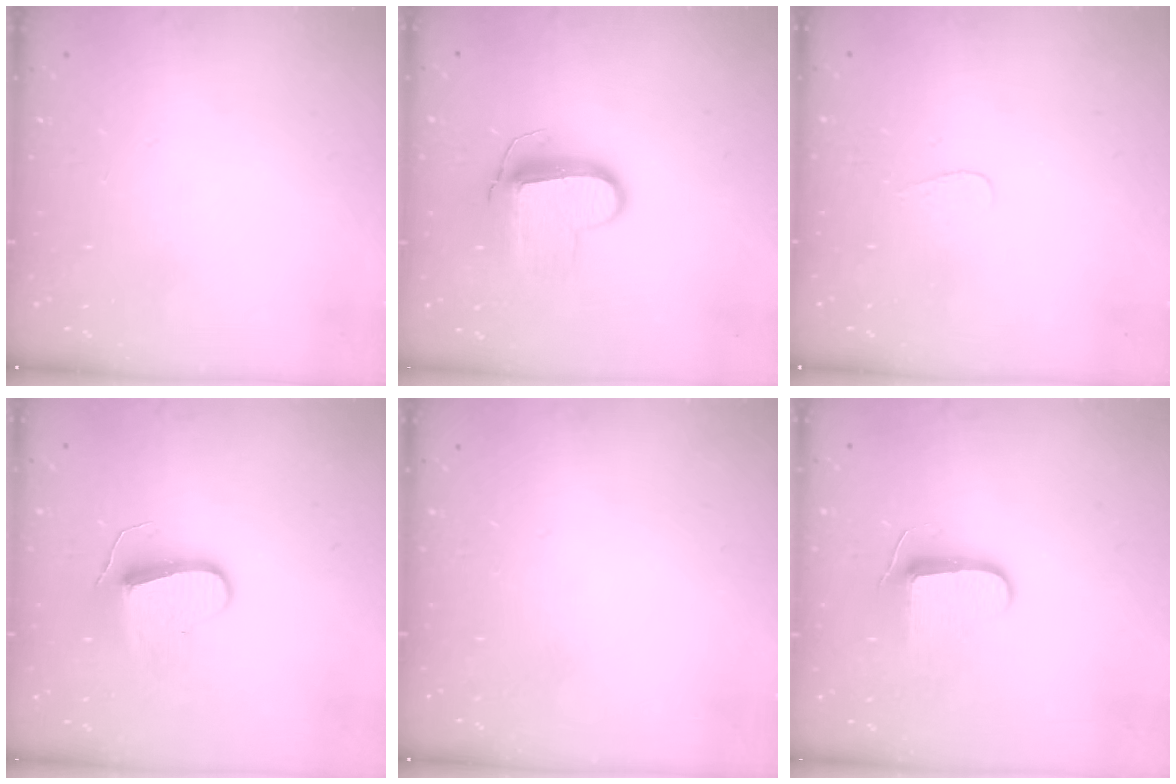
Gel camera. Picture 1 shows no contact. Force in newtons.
{"total": 10.3, "press": 10.2, "slide": 1.3}
{"total": 3.5, "press": 3.5, "slide": 0.3}
{"total": 9.5, "press": 9.5, "slide": 0.4}
{"total": 0.0}
{"total": 9.1, "press": 9.0, "slide": 1.0}